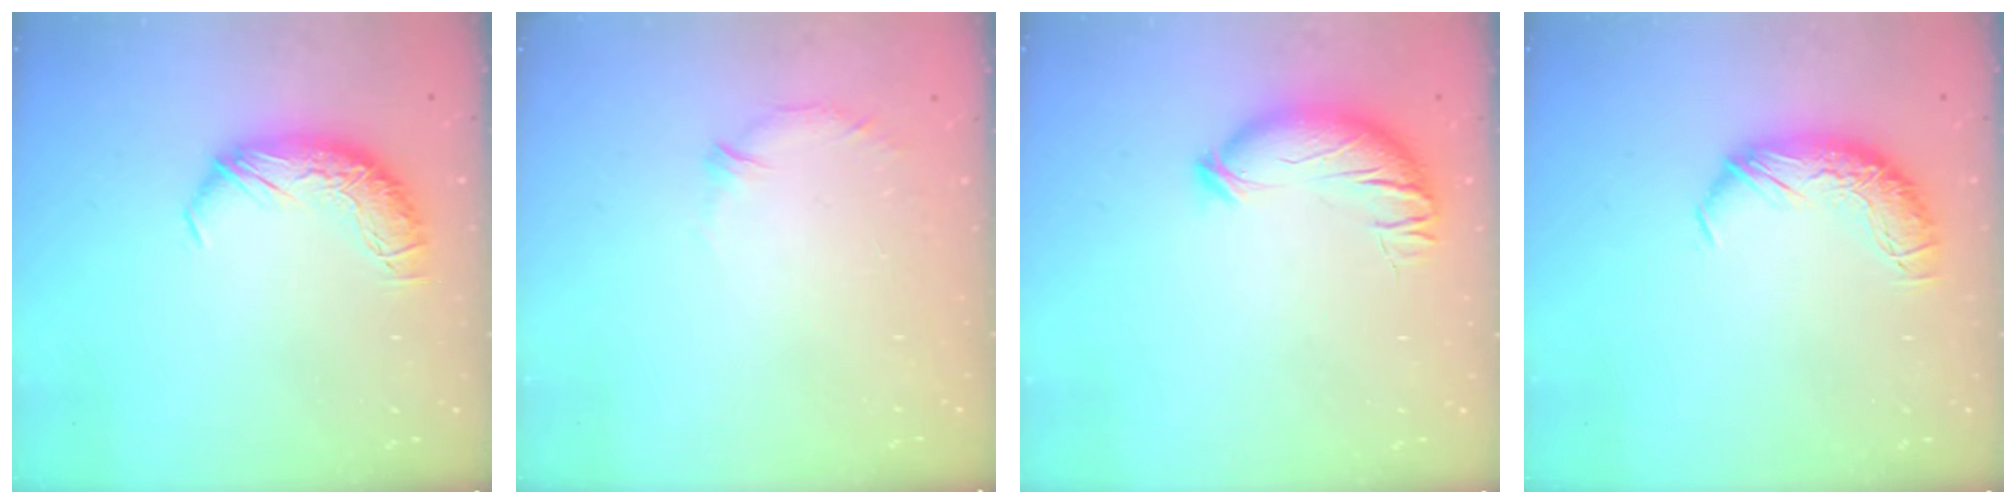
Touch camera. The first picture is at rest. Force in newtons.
{"total": 6.0, "press": 6.0, "slide": 0.8}
{"total": 4.4, "press": 4.1, "slide": 1.7}
{"total": 0.0}